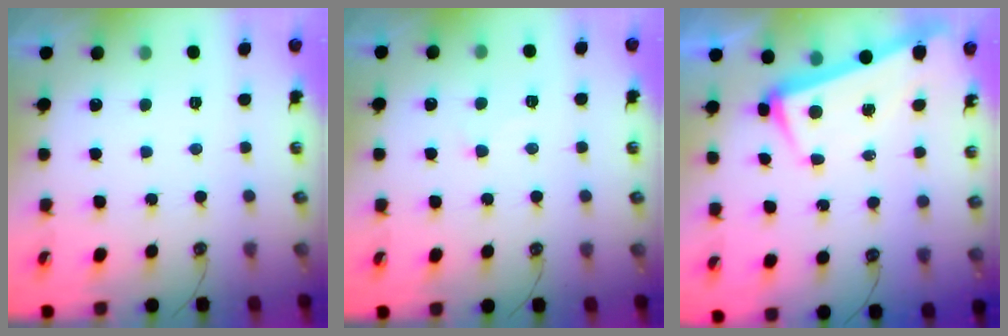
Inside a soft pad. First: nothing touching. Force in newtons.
{"total": 0.5, "press": 0.0, "slide": 0.5}
{"total": 1.4, "press": 1.1, "slide": 0.8}